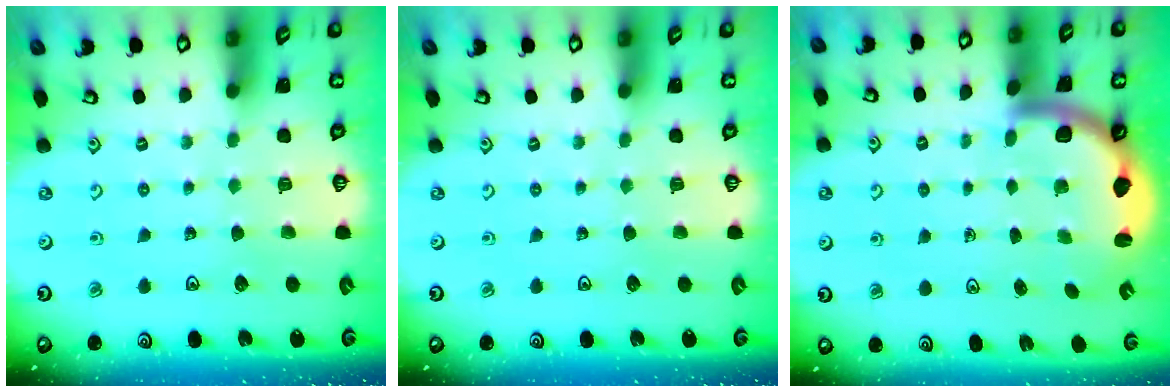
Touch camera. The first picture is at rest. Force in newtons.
{"total": 0.0}
{"total": 4.9, "press": 4.6, "slide": 1.5}